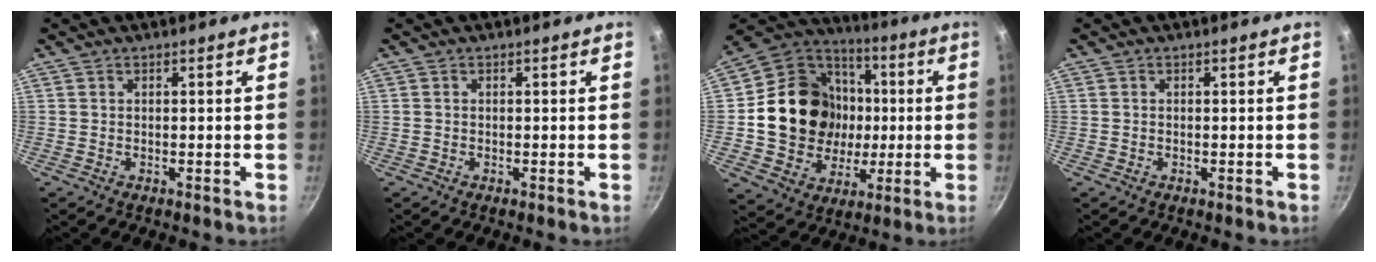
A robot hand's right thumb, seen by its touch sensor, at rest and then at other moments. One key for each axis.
{"total": 0.0}
{"total": 22.5, "fx": 0.4, "fy": 19.2, "fz": 11.6, "tx": -0.178, "ty": 0.025, "tz": 0.013}
{"total": 0.0}